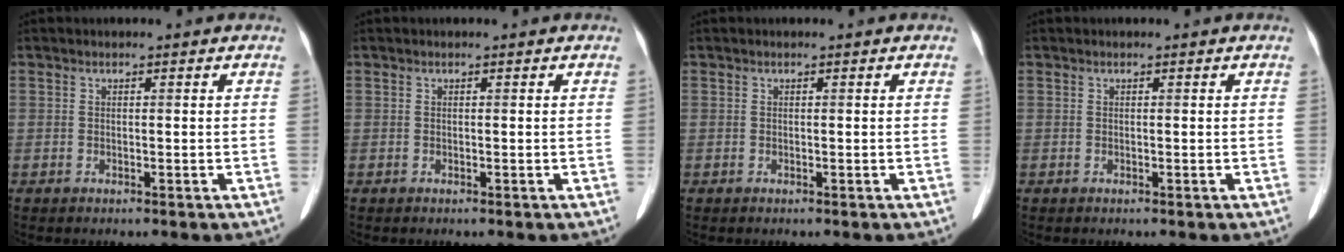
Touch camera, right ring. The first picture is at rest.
{"total": 0.0}
{"total": 0.0}
{"total": 0.0}